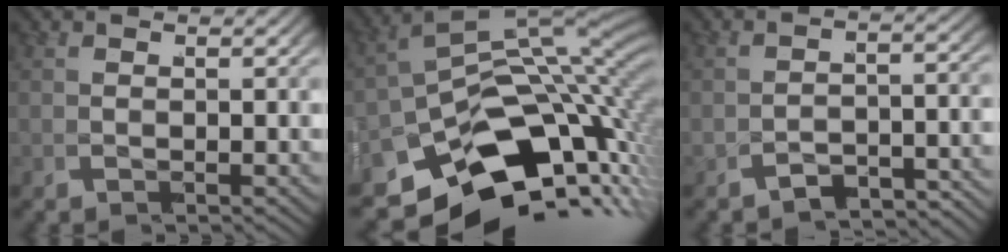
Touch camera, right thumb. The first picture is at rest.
{"total": 19.8, "force": [-8.3, 11.5, 13.8], "torque": [-0.222, -0.050, -0.108]}
{"total": 5.1, "force": [-5.1, 0.2, 0.6], "torque": [-0.011, -0.002, -0.083]}